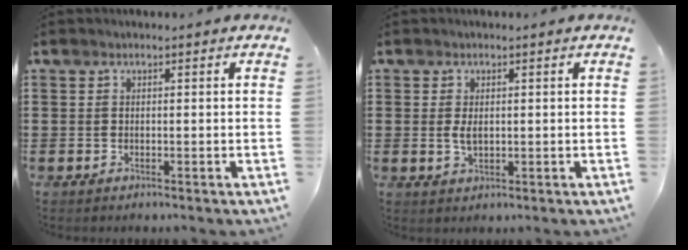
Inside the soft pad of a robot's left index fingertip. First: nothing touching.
{"total": 2.3, "force": [0.0, 1.1, 2.0], "torque": [-0.048, 0.001, -0.003]}